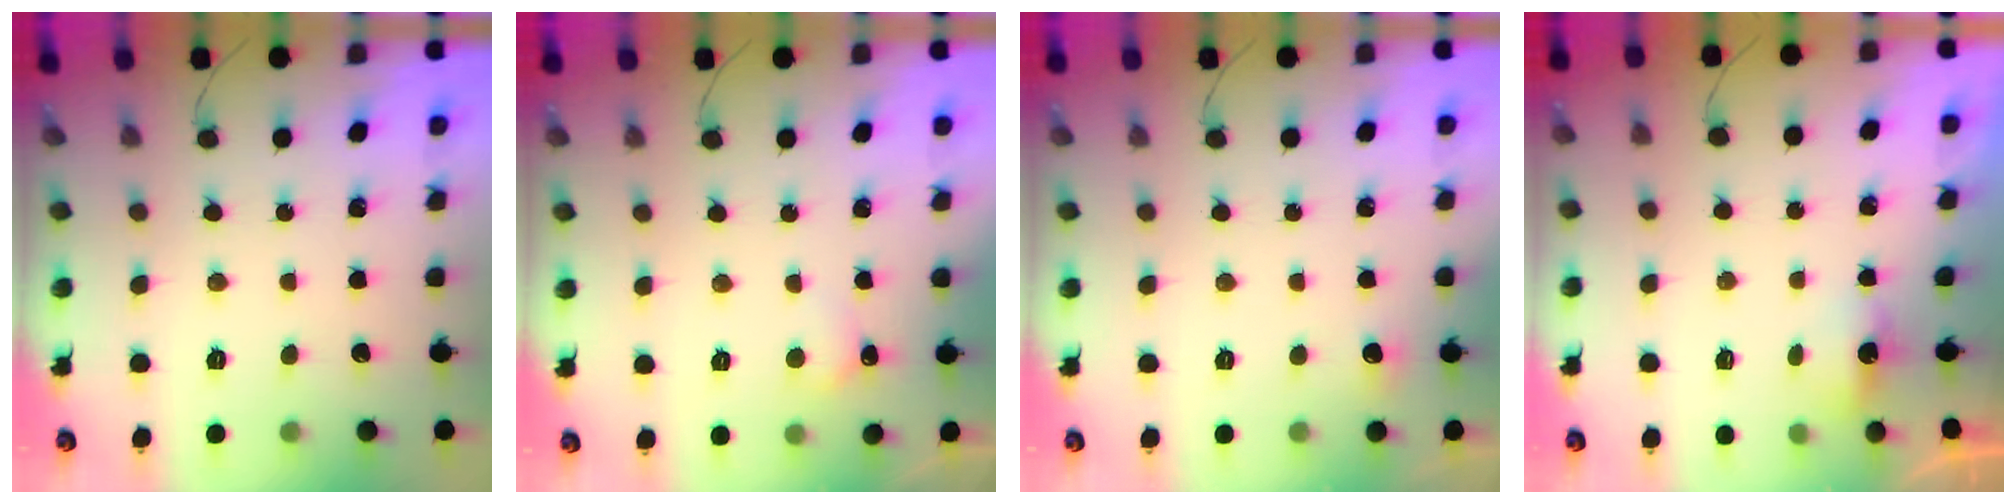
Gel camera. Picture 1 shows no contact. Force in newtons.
{"total": 3.8, "press": 3.6, "slide": 1.4}
{"total": 3.4, "press": 3.1, "slide": 1.3}
{"total": 2.0, "press": 1.8, "slide": 0.8}